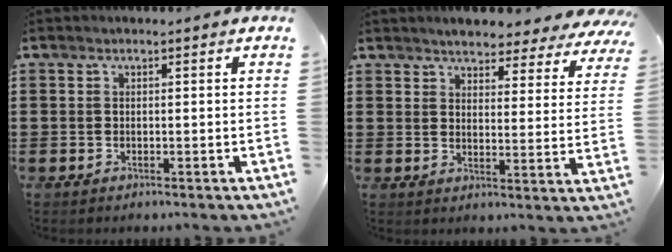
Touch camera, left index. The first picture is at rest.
{"total": 4.2, "force": [4.2, 0.4, 0.7], "torque": [-0.027, -0.025, 0.071]}